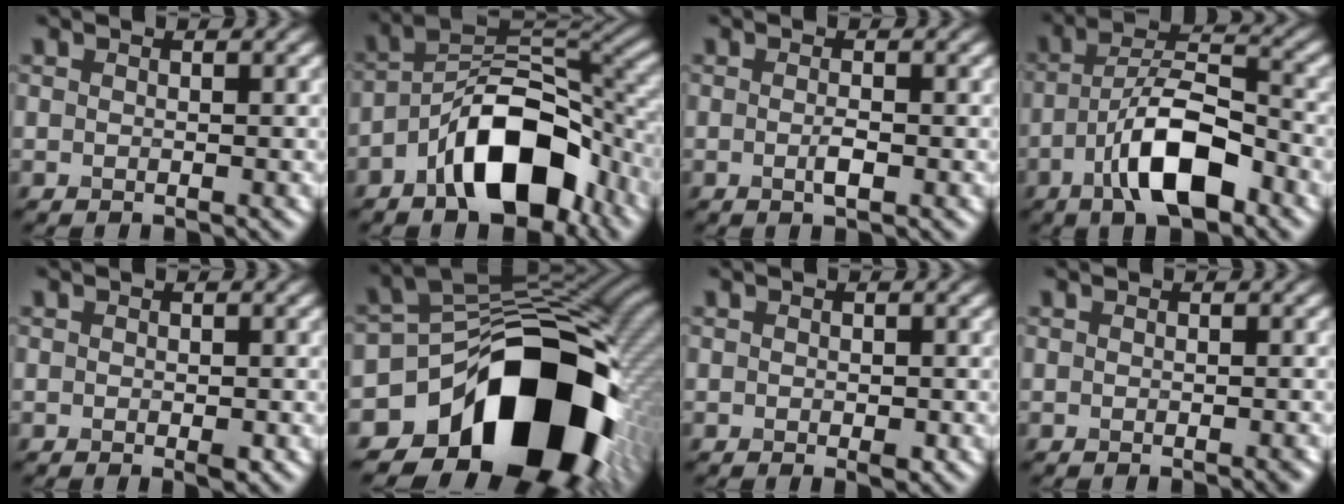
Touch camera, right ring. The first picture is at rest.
{"total": 10.2, "force": [-4.8, 5.2, 7.4], "torque": [-0.109, 0.015, -0.092]}
{"total": 1.1, "force": [-0.3, 0.2, 1.1], "torque": [-0.021, -0.002, -0.006]}
{"total": 7.9, "force": [-3.7, 3.0, 6.4], "torque": [-0.105, 0.013, -0.068]}
{"total": 0.7, "force": [-0.3, 0.3, 0.6], "torque": [-0.007, 0.000, -0.002]}
{"total": 16.8, "force": [-8.2, 10.7, 10.1], "torque": [-0.125, -0.011, -0.134]}
{"total": 0.8, "force": [-0.2, 0.5, 0.6], "torque": [-0.006, 0.000, 0.000]}
{"total": 0.6, "force": [-0.4, 0.1, 0.4], "torque": [-0.003, -0.001, -0.003]}